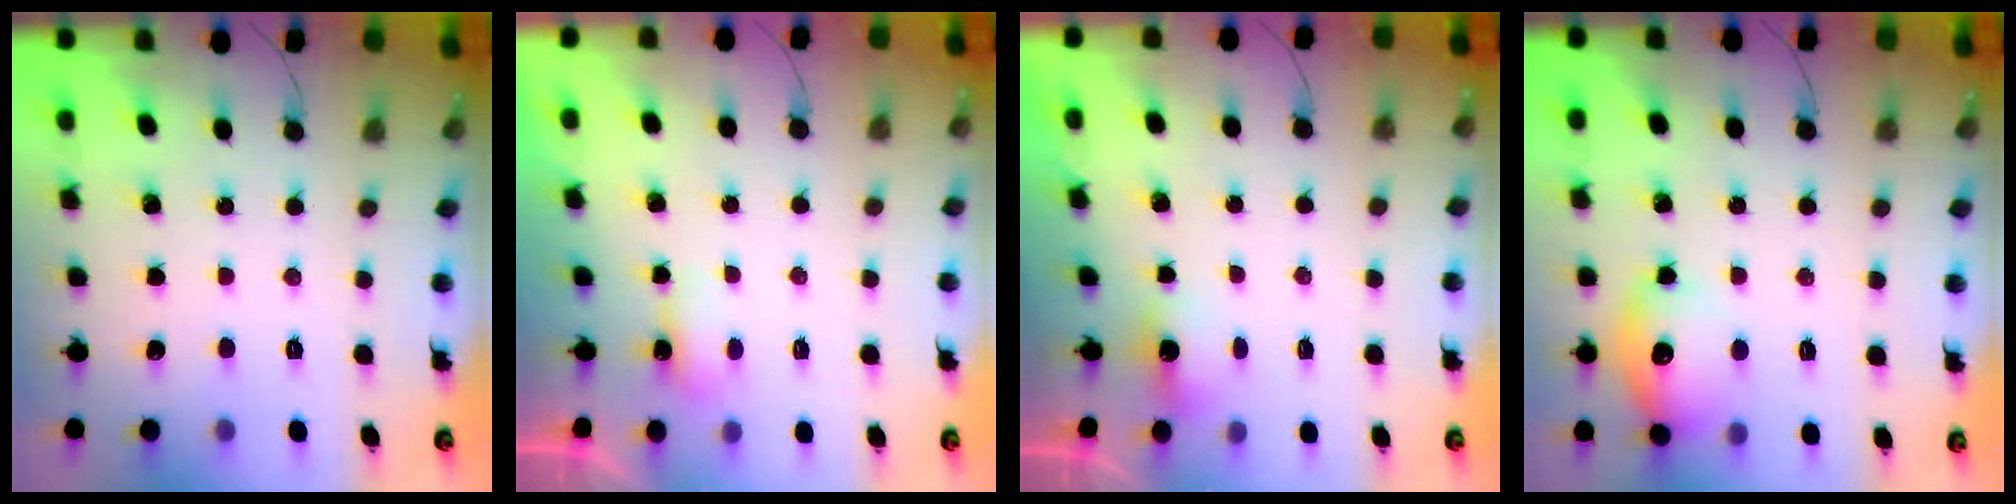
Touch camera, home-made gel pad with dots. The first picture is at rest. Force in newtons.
{"total": 3.8, "press": 3.5, "slide": 1.5}
{"total": 2.9, "press": 2.8, "slide": 0.8}
{"total": 13.7, "press": 13.7, "slide": 0.9}